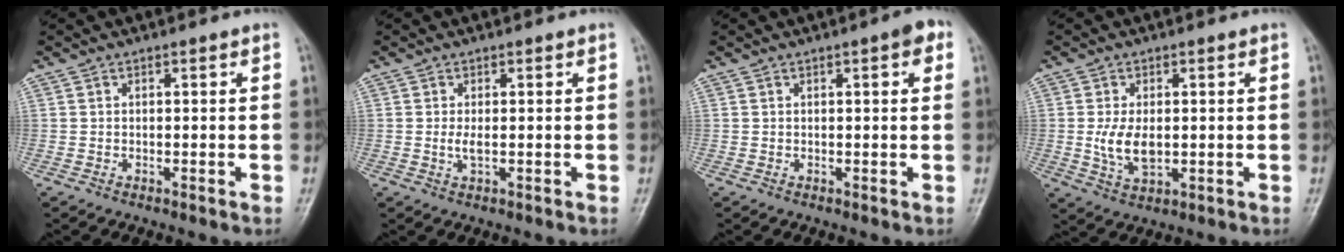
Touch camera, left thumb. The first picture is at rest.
{"total": 1.6, "force": [0.1, 0.6, 1.5], "torque": [-0.030, -0.003, 0.005]}
{"total": 2.9, "force": [1.1, 0.9, 2.5], "torque": [-0.025, 0.004, 0.010]}
{"total": 6.1, "force": [0.0, 3.5, 4.9], "torque": [-0.093, -0.011, 0.007]}